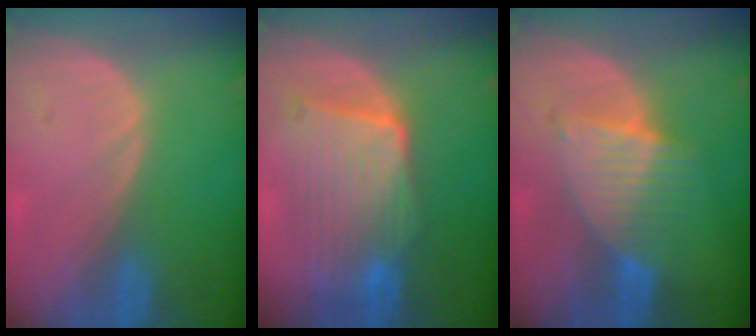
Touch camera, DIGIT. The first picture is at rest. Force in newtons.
{"total": 9.1, "press": 8.6, "slide": 2.7}
{"total": 6.3, "press": 6.2, "slide": 1.0}